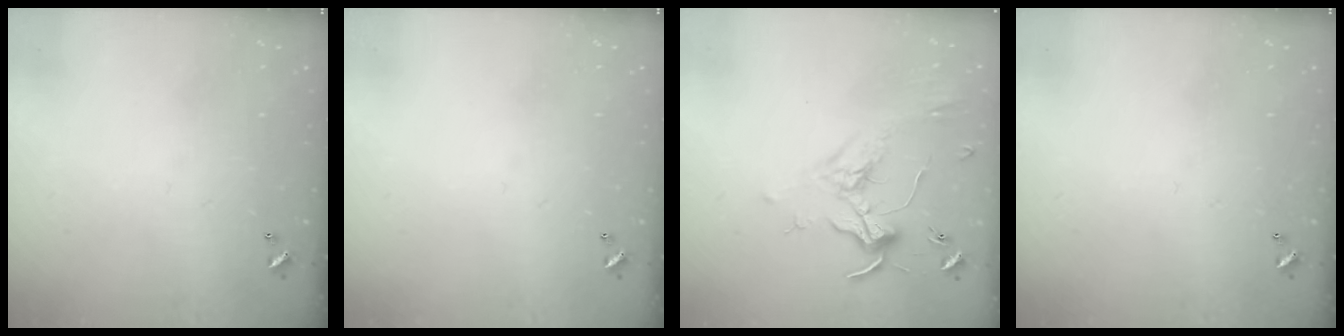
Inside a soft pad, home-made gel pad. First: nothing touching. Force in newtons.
{"total": 0.0}
{"total": 1.7, "press": 1.6, "slide": 0.7}
{"total": 0.0}